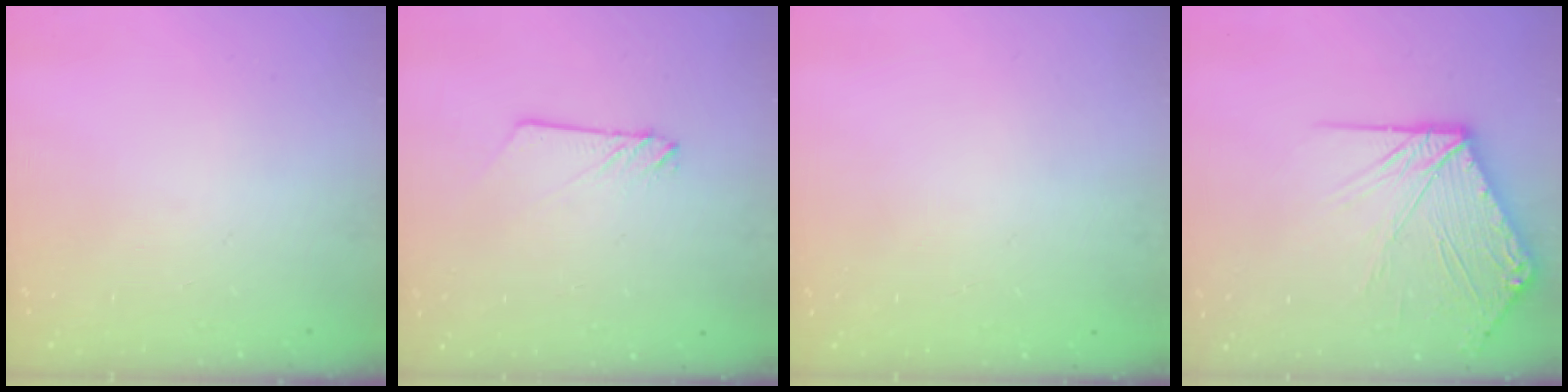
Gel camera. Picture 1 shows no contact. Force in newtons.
{"total": 2.1, "press": 2.1, "slide": 0.1}
{"total": 0.0}
{"total": 13.6, "press": 13.5, "slide": 1.4}